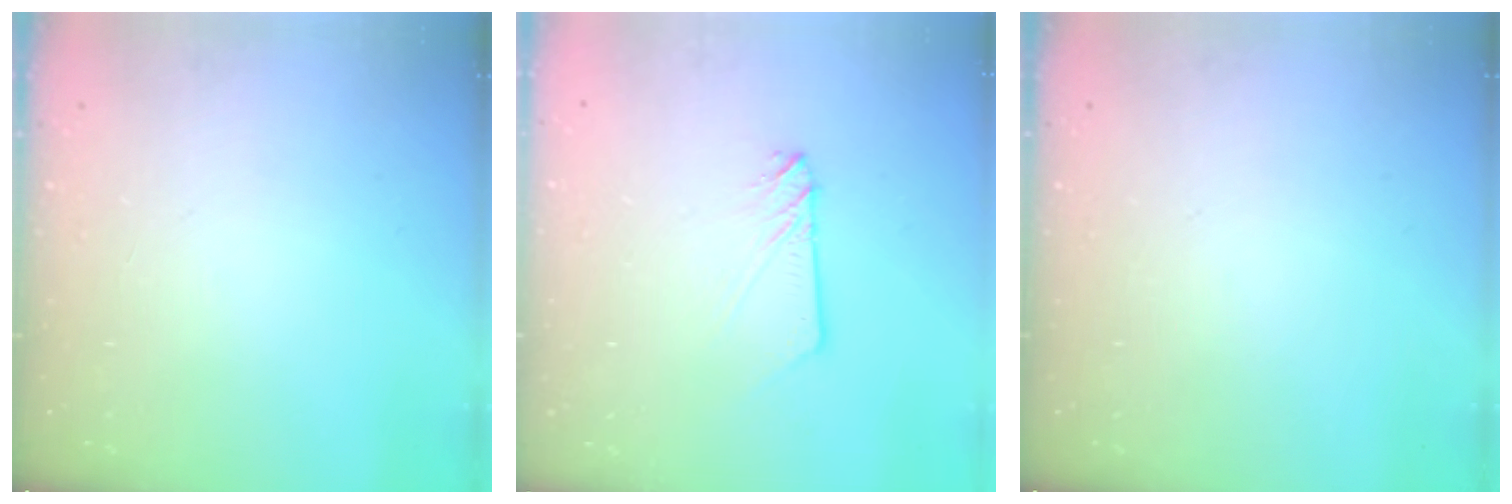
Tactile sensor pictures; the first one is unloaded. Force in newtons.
{"total": 3.2, "press": 3.2, "slide": 0.2}
{"total": 0.0}